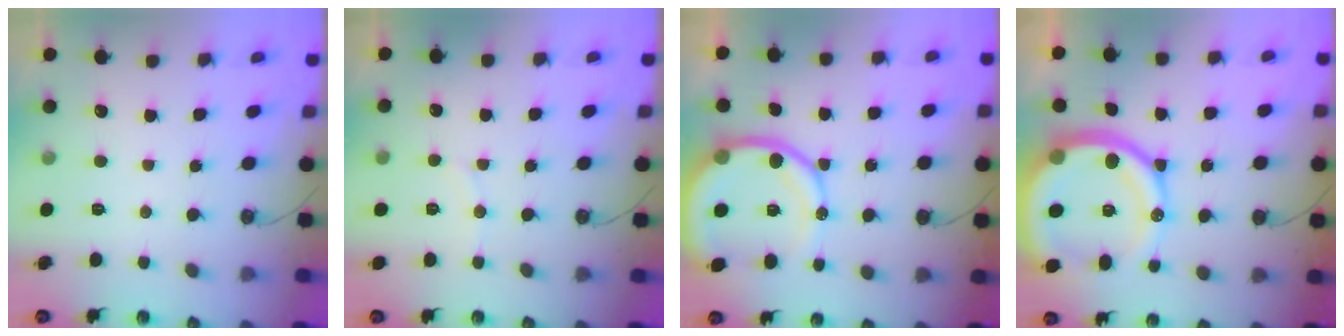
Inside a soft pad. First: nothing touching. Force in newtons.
{"total": 3.2, "press": 3.2, "slide": 0.1}
{"total": 14.1, "press": 13.9, "slide": 2.0}
{"total": 22.6, "press": 22.4, "slide": 2.8}